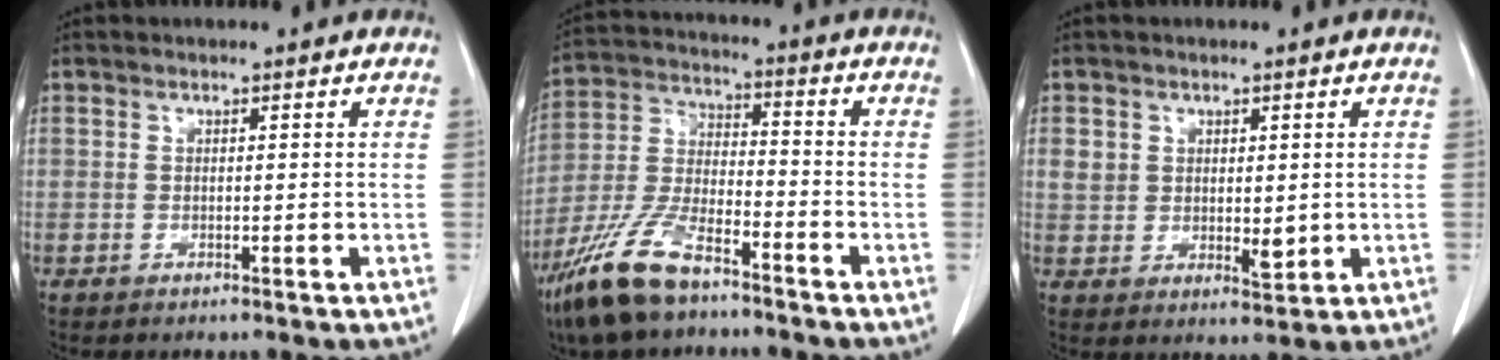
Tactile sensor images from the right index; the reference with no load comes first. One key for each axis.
{"total": 12.4, "fx": -8.8, "fy": 4.0, "fz": 7.7, "tx": -0.171, "ty": -0.008, "tz": -0.172}
{"total": 5.0, "fx": 0.9, "fy": 3.8, "fz": 3.2, "tx": -0.045, "ty": -0.004, "tz": 0.025}